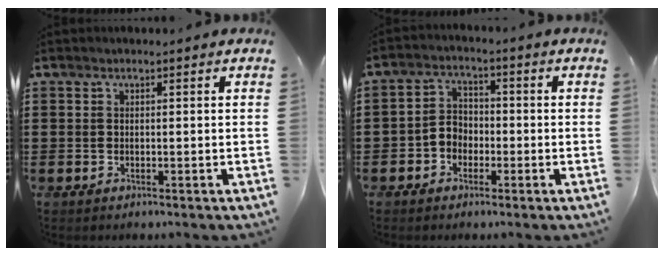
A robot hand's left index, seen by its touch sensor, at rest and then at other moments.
{"total": 3.5, "force": [-1.9, 2.6, 1.3], "torque": [-0.032, 0.009, -0.043]}